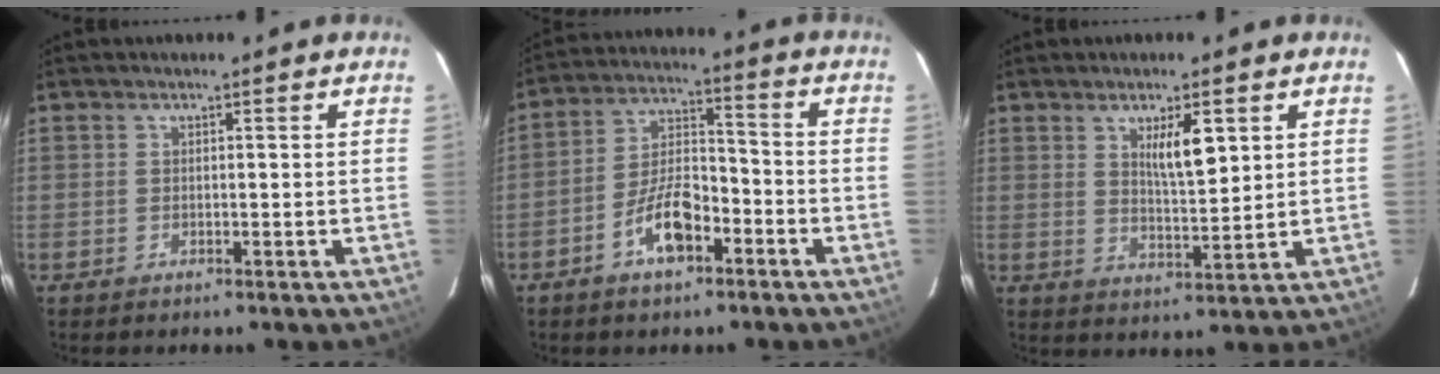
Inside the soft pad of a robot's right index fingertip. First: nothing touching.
{"total": 9.6, "force": [-4.8, 3.9, 7.3], "torque": [-0.148, 0.015, -0.088]}
{"total": 6.4, "force": [2.5, 1.7, 5.6], "torque": [-0.097, -0.004, 0.048]}